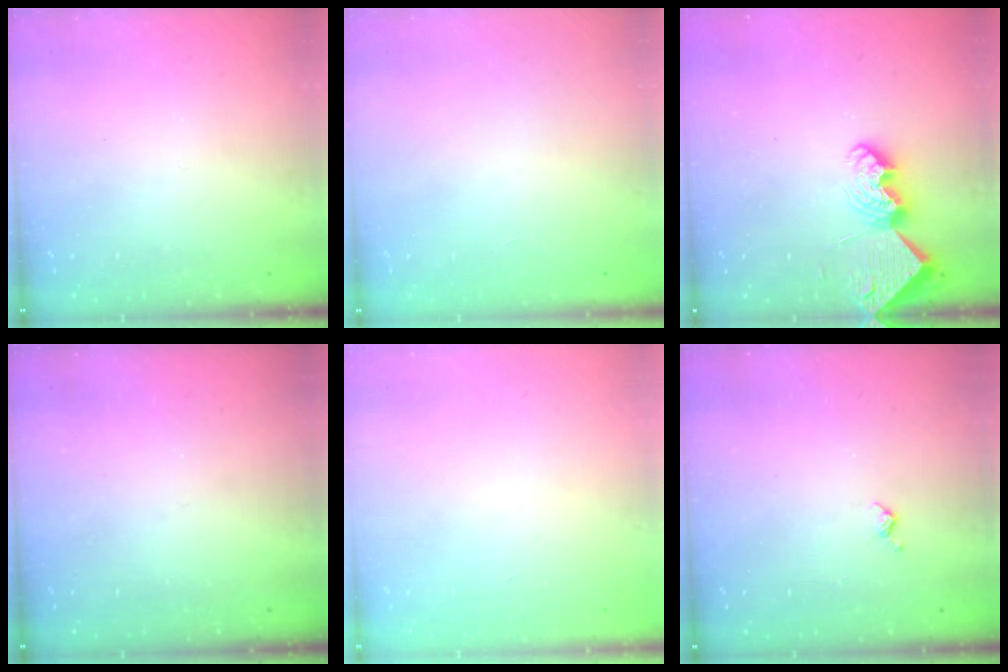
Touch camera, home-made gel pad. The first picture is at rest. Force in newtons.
{"total": 0.0}
{"total": 9.5, "press": 9.5, "slide": 0.9}
{"total": 0.0}
{"total": 0.0}
{"total": 3.9, "press": 3.9, "slide": 0.8}